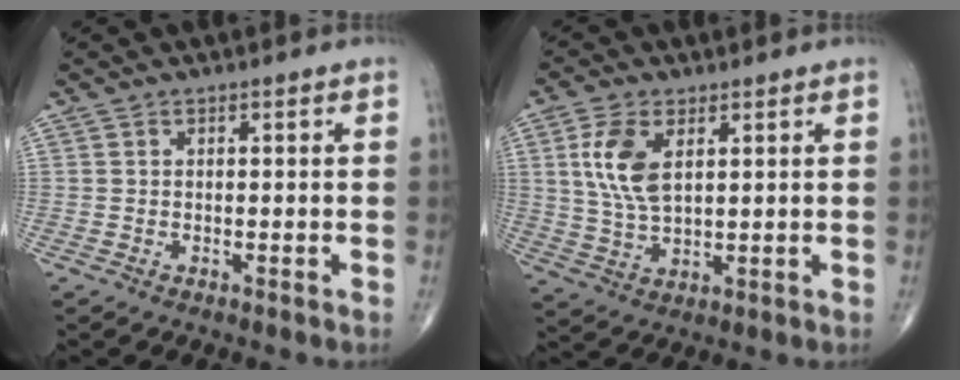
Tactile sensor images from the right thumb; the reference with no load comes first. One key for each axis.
{"total": 8.8, "fx": 2.8, "fy": 4.6, "fz": 7.0, "tx": -0.144, "ty": -0.007, "tz": 0.058}